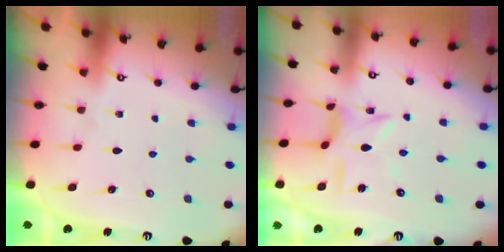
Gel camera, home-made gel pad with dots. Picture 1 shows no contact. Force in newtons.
{"total": 6.3, "press": 6.3, "slide": 0.3}